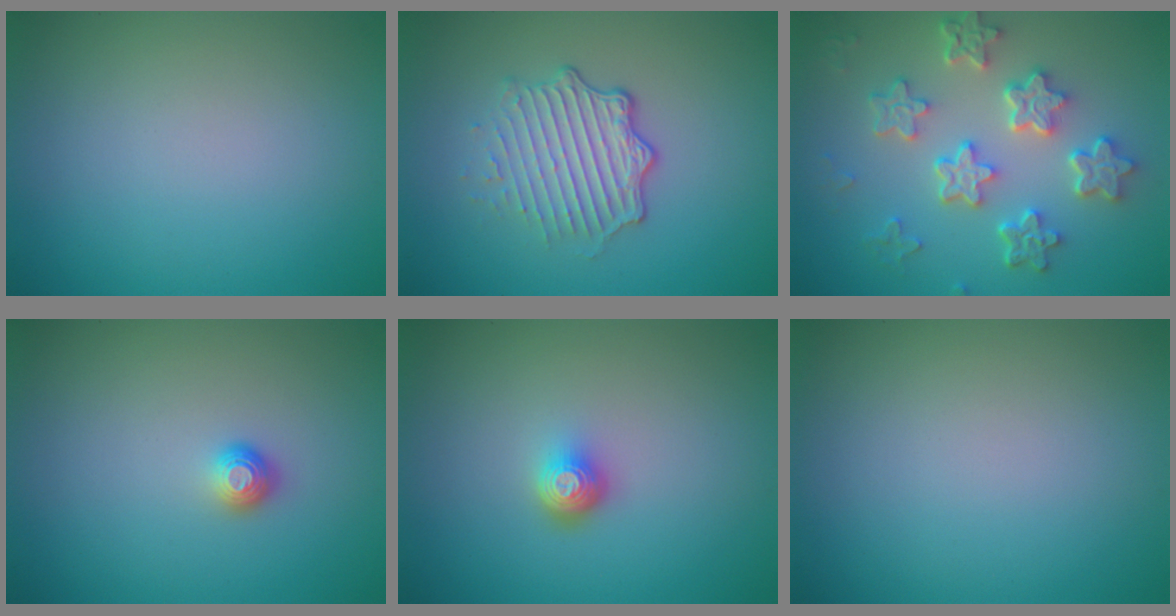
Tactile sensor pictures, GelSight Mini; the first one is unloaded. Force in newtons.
{"total": 4.6, "press": 3.3, "slide": 3.3}
{"total": 5.8, "press": 4.6, "slide": 3.6}
{"total": 1.0, "press": 0.9, "slide": 0.4}
{"total": 2.0, "press": 1.4, "slide": 1.5}
{"total": 0.0}